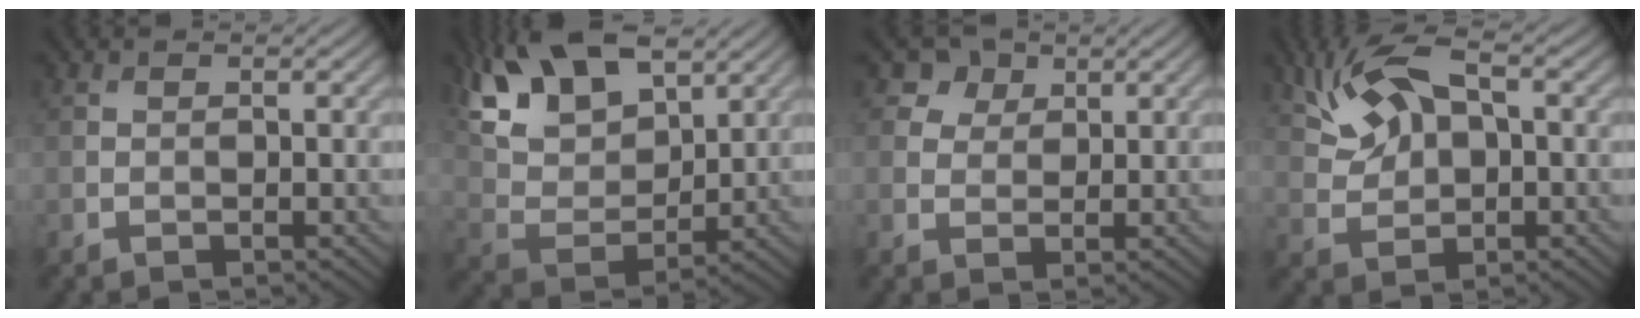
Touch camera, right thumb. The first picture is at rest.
{"total": 14.3, "force": [9.3, 6.5, 8.6], "torque": [-0.200, 0.017, 0.155]}
{"total": 3.1, "force": [1.8, 2.4, 0.8], "torque": [-0.018, -0.002, 0.036]}
{"total": 8.7, "force": [2.9, 4.9, 6.6], "torque": [-0.141, 0.019, 0.050]}